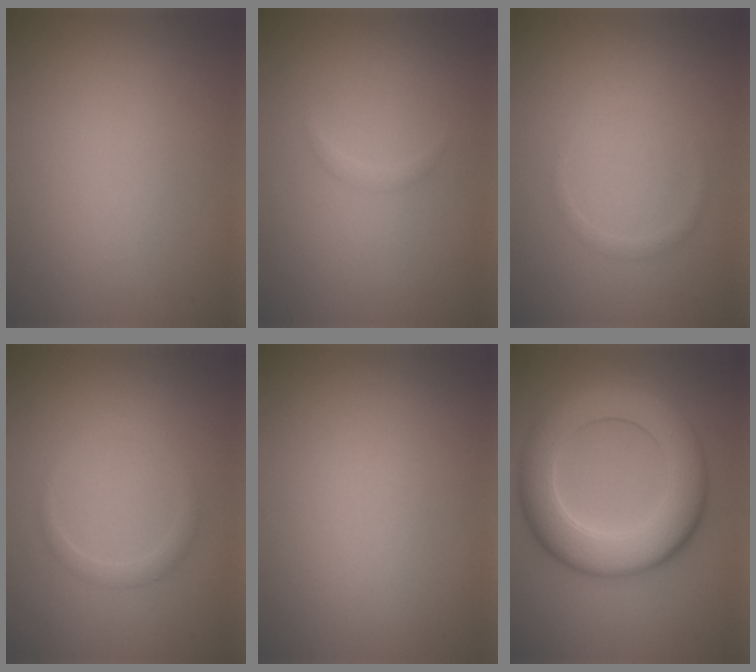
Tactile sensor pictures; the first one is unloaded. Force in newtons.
{"total": 0.6, "press": 0.6, "slide": 0.0}
{"total": 0.8, "press": 0.8, "slide": 0.0}
{"total": 1.3, "press": 1.3, "slide": 0.1}
{"total": 0.0}
{"total": 9.1, "press": 9.1, "slide": 0.4}